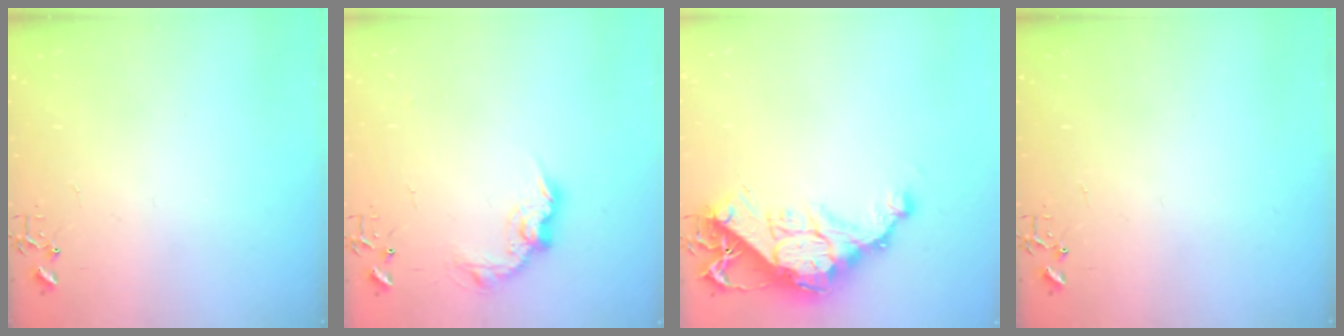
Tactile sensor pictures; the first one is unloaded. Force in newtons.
{"total": 11.5, "press": 11.5, "slide": 0.5}
{"total": 15.7, "press": 15.7, "slide": 1.5}
{"total": 0.0}